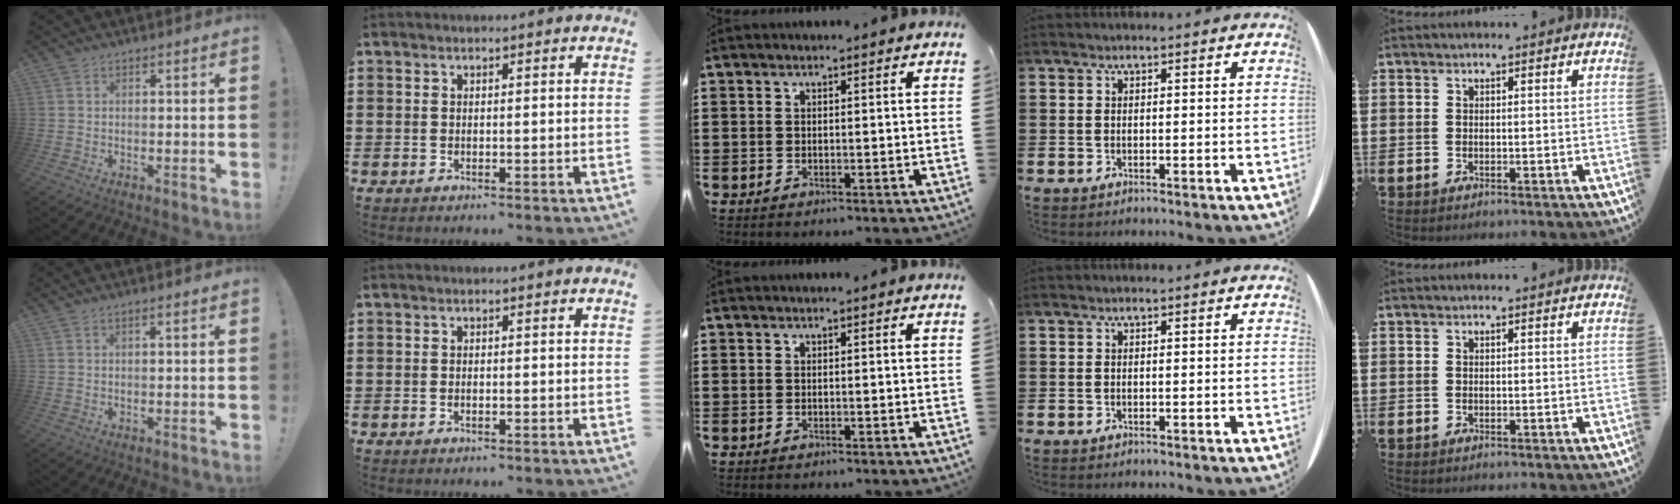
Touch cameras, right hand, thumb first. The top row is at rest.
{"thumb": {"total": 1.0, "force": [0.1, 0.0, 1.0], "torque": [-0.017, 0.000, 0.000]}, "index": {"total": 0.5, "force": [-0.1, 0.0, 0.5], "torque": [-0.012, -0.006, -0.001]}}